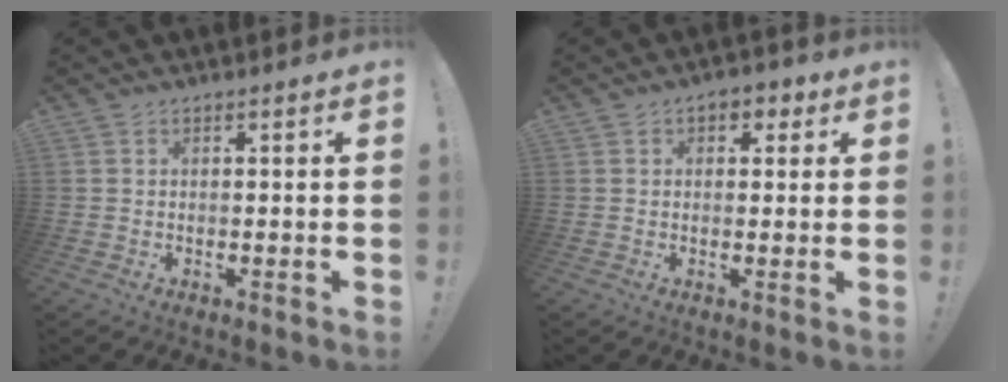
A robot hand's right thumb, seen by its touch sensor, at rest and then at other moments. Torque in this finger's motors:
{"motor_torque": [0.43, 0.65, 0.34, 0.31, -0.01]}